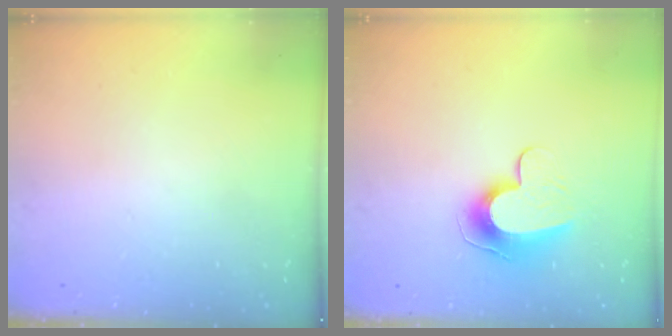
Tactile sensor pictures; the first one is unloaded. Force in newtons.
{"total": 11.8, "press": 11.8, "slide": 0.6}